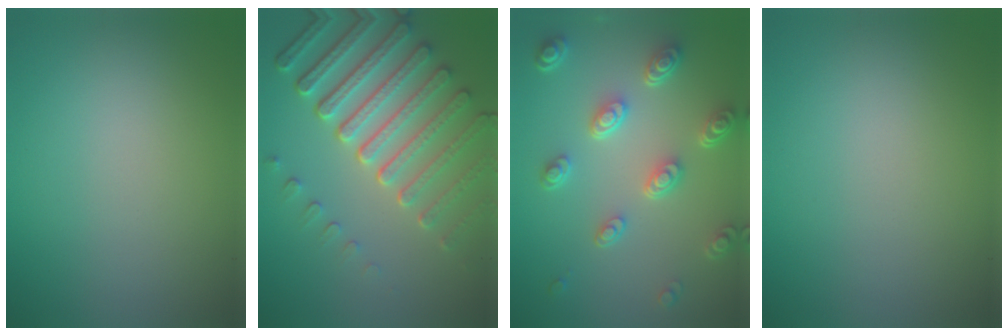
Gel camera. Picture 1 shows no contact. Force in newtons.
{"total": 7.8, "press": 5.8, "slide": 5.3}
{"total": 4.8, "press": 3.5, "slide": 3.2}
{"total": 0.0}